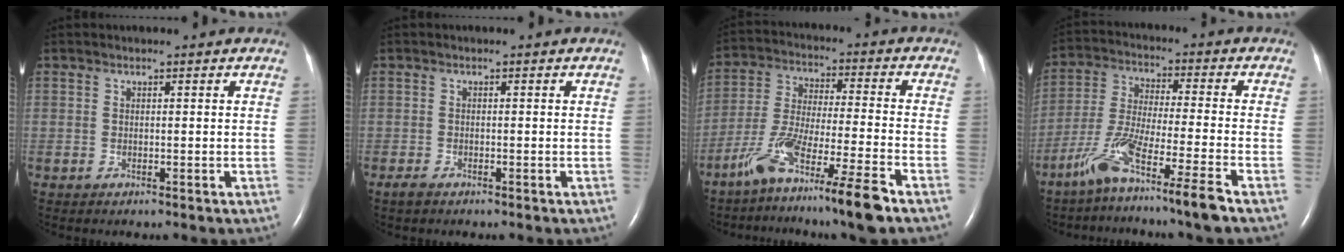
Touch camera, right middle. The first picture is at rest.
{"total": 1.1, "force": [-0.9, 0.4, 0.6], "torque": [-0.019, -0.003, -0.016]}
{"total": 13.9, "force": [-9.3, -0.5, 10.4], "torque": [-0.207, -0.032, -0.168]}
{"total": 11.7, "force": [-8.0, -1.5, 8.4], "torque": [-0.168, -0.032, -0.150]}